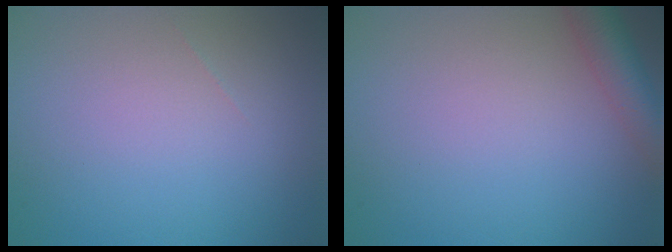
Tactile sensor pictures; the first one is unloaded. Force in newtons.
{"total": 3.9, "press": 3.9, "slide": 0.2}